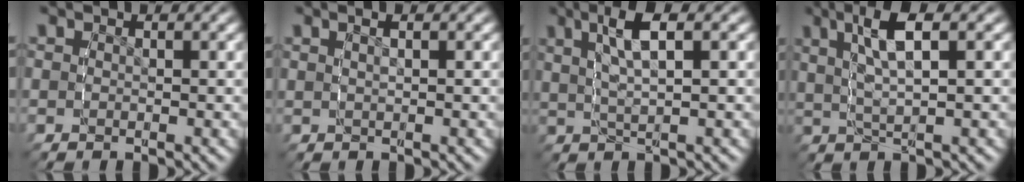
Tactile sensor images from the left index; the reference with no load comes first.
{"total": 1.5, "force": [0.8, 0.3, 1.2], "torque": [-0.010, 0.006, 0.015]}
{"total": 5.1, "force": [2.3, 1.2, 4.4], "torque": [-0.087, 0.010, 0.043]}
{"total": 5.9, "force": [2.5, 1.6, 5.1], "torque": [-0.100, 0.008, 0.046]}